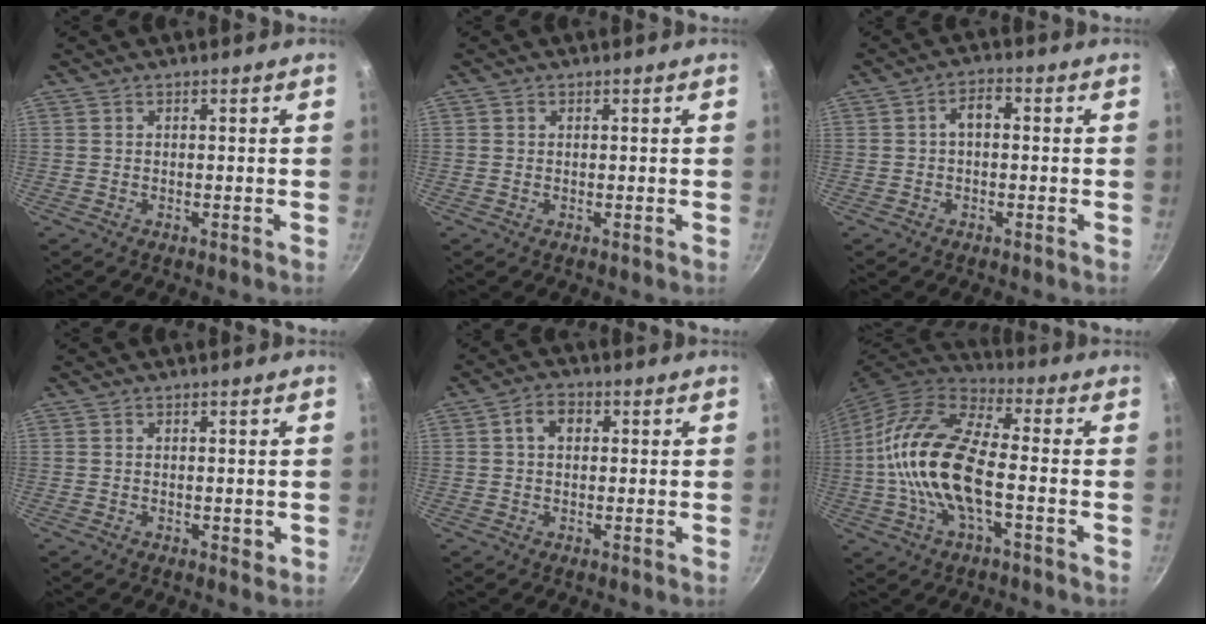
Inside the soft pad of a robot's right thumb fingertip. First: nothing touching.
{"total": 0.6, "force": [0.1, 0.5, 0.1], "torque": [0.001, 0.001, 0.000]}
{"total": 3.6, "force": [0.0, 2.1, 2.8], "torque": [-0.042, 0.014, -0.005]}
{"total": 1.3, "force": [0.0, 0.7, 1.1], "torque": [-0.013, -0.001, -0.001]}
{"total": 4.5, "force": [0.9, 3.3, 2.9], "torque": [-0.033, 0.008, 0.008]}
{"total": 18.6, "force": [-2.2, 8.1, 16.6], "torque": [-0.315, 0.033, -0.057]}